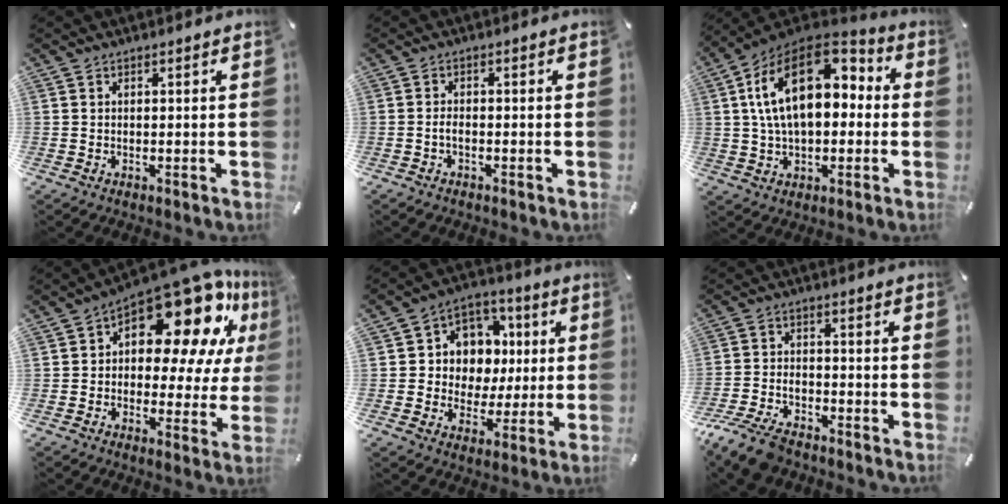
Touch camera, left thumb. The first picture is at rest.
{"total": 1.7, "force": [-0.8, 0.8, 1.3], "torque": [-0.032, 0.001, -0.018]}
{"total": 19.3, "force": [4.3, 11.9, 14.6], "torque": [-0.281, -0.012, 0.069]}
{"total": 19.8, "force": [11.0, 10.0, 13.1], "torque": [-0.188, -0.090, 0.186]}
{"total": 10.0, "force": [0.6, 9.8, 1.8], "torque": [-0.031, -0.006, 0.019]}
{"total": 9.0, "force": [-7.1, 3.9, 4.0], "torque": [-0.086, 0.027, -0.137]}